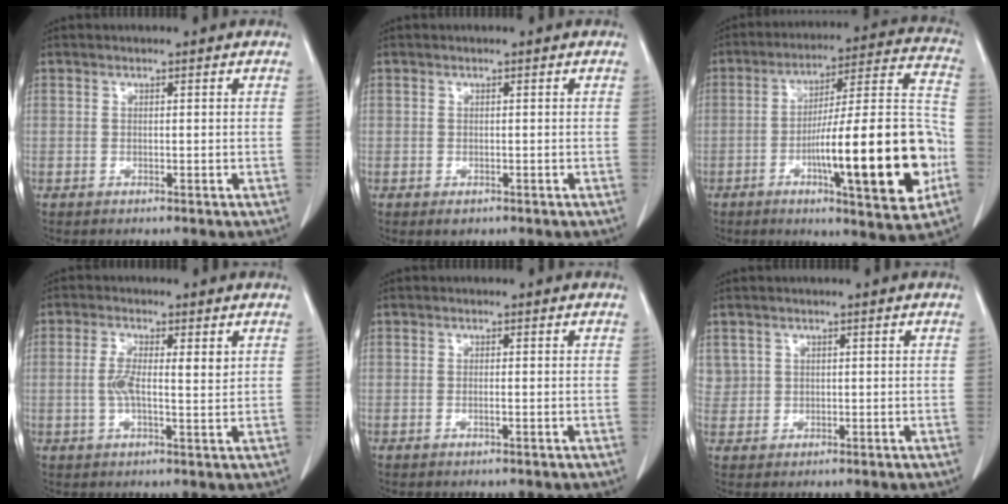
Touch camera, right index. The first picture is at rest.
{"total": 1.0, "force": [-0.5, 0.7, 0.5], "torque": [-0.006, 0.001, -0.003]}
{"total": 22.4, "force": [-6.4, 2.5, 21.3], "torque": [-0.287, 0.015, -0.090]}
{"total": 5.3, "force": [0.9, 1.4, 5.0], "torque": [-0.098, 0.006, 0.015]}
{"total": 0.6, "force": [-0.2, 0.0, 0.6], "torque": [-0.013, 0.000, -0.003]}
{"total": 2.3, "force": [1.0, 2.0, 0.0], "torque": [0.017, 0.006, 0.015]}